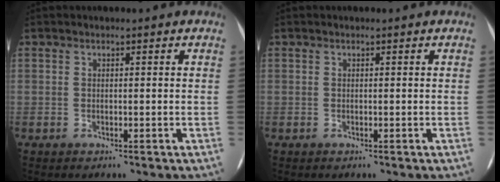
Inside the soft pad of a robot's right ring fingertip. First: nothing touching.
{"total": 0.0}